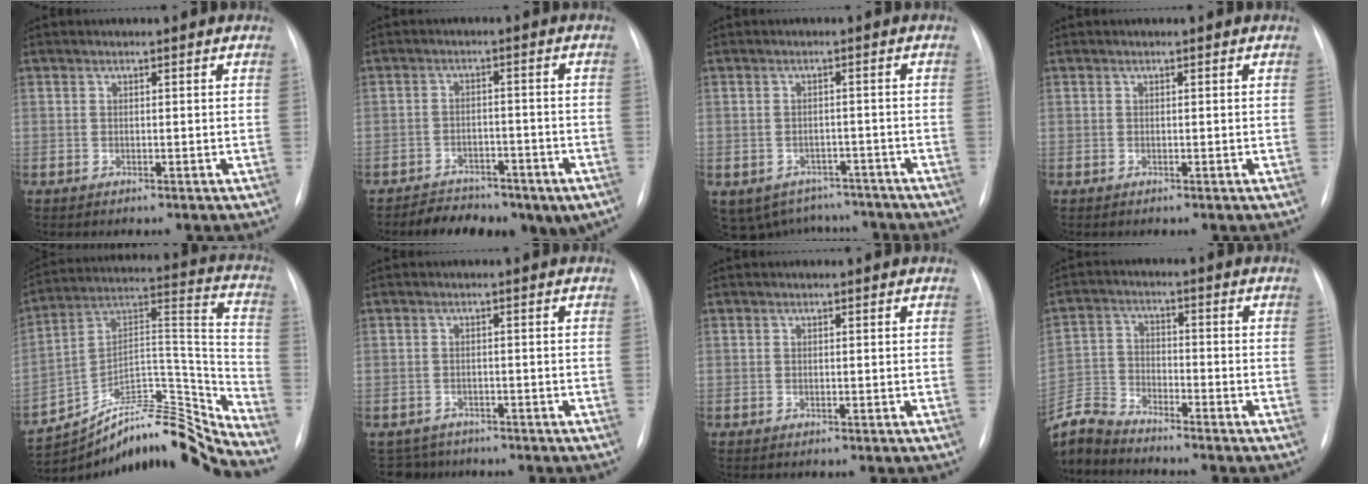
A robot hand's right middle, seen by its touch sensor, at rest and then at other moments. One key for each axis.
{"total": 11.4, "fx": -8.2, "fy": 5.5, "fz": 5.6, "tx": -0.073, "ty": 0.016, "tz": -0.116}
{"total": 9.7, "fx": -7.9, "fy": 5.6, "fz": 1.3, "tx": -0.023, "ty": 0.021, "tz": -0.093}
{"total": 0.0}
{"total": 17.6, "fx": -17.1, "fy": -0.6, "fz": 4.1, "tx": -0.056, "ty": 0.070, "tz": -0.283}
{"total": 3.9, "fx": -3.3, "fy": 1.9, "fz": -0.8, "tx": 0.013, "ty": 0.002, "tz": -0.055}
{"total": 0.0}
{"total": 8.9, "fx": -8.8, "fy": 0.8, "fz": 1.1, "tx": -0.034, "ty": 0.003, "tz": -0.179}